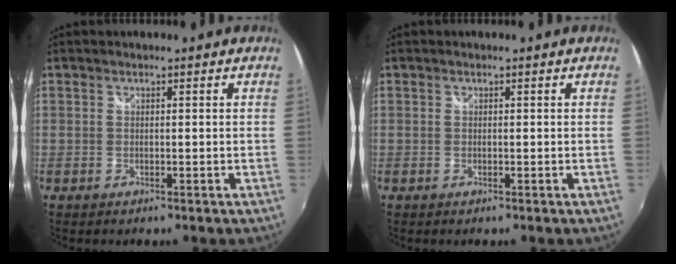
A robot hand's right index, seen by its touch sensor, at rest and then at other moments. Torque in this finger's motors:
{"motor_torque": [-0.01, 0.01, 0.00, 0.01]}